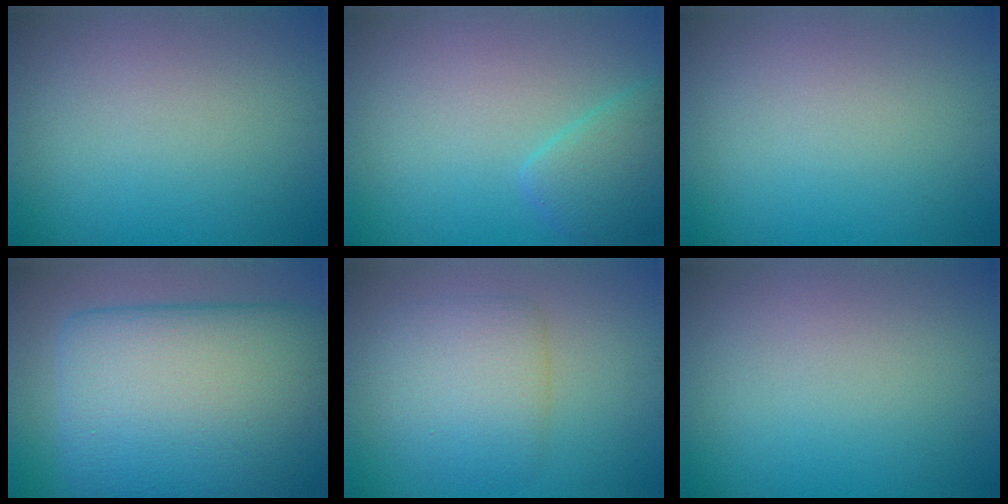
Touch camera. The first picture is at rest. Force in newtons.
{"total": 3.0, "press": 2.9, "slide": 0.3}
{"total": 0.0}
{"total": 17.4, "press": 17.4, "slide": 0.8}
{"total": 4.2, "press": 4.2, "slide": 0.3}
{"total": 0.0}